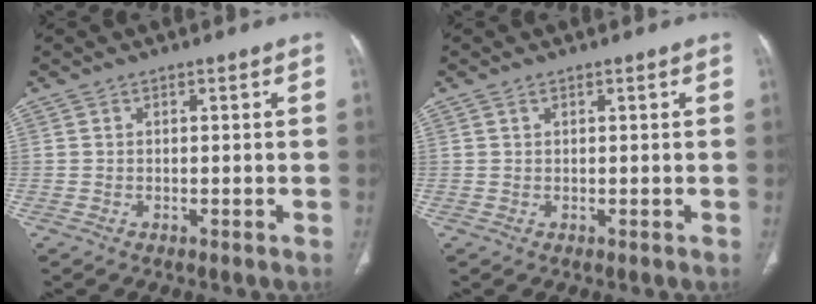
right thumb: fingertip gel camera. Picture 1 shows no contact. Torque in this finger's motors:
{"motor_torque": [-0.08, -0.37, -0.21, 0.15, 0.04]}